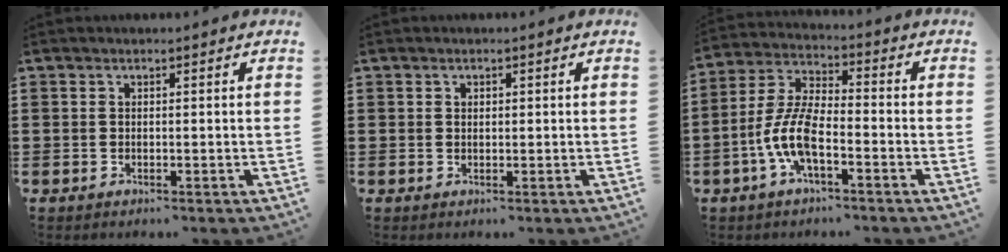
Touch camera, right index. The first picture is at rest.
{"total": 0.6, "force": [0.3, 0.5, 0.2], "torque": [-0.005, 0.004, 0.005]}
{"total": 8.1, "force": [-3.2, 2.8, 6.9], "torque": [-0.172, -0.012, -0.068]}